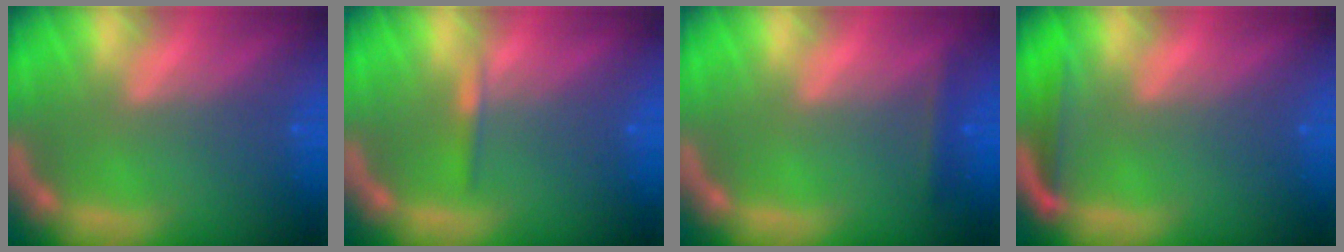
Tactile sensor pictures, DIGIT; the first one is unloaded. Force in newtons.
{"total": 0.9}
{"total": 1.4}
{"total": 2.5}